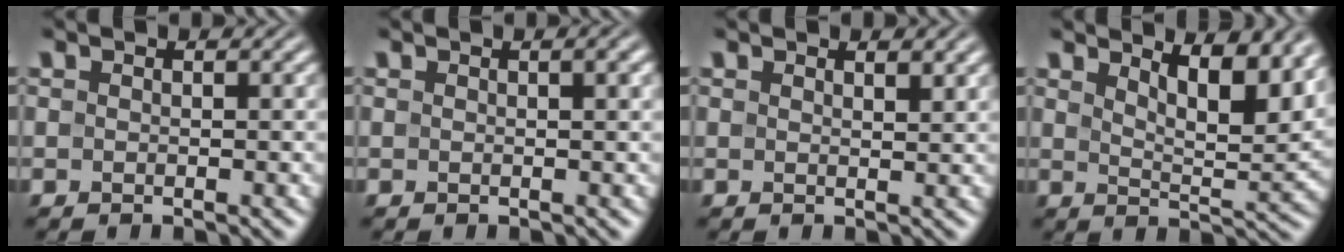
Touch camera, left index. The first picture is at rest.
{"total": 1.8, "force": [0.6, 0.5, 1.6], "torque": [-0.019, 0.005, 0.005]}
{"total": 1.3, "force": [1.0, 0.3, 0.7], "torque": [-0.010, 0.001, 0.016]}
{"total": 6.6, "force": [4.0, 2.0, 4.8], "torque": [-0.069, -0.002, 0.066]}